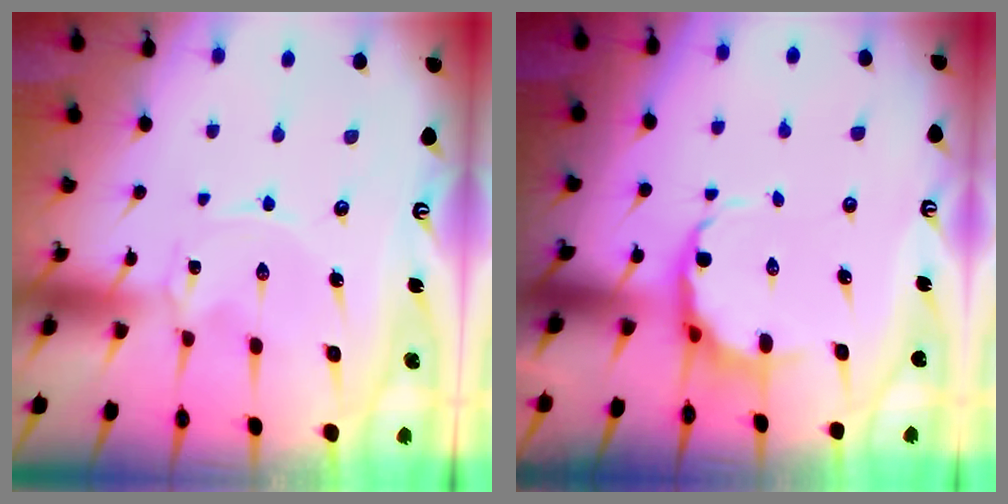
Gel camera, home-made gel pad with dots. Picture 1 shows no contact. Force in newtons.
{"total": 6.2, "press": 5.7, "slide": 2.5}